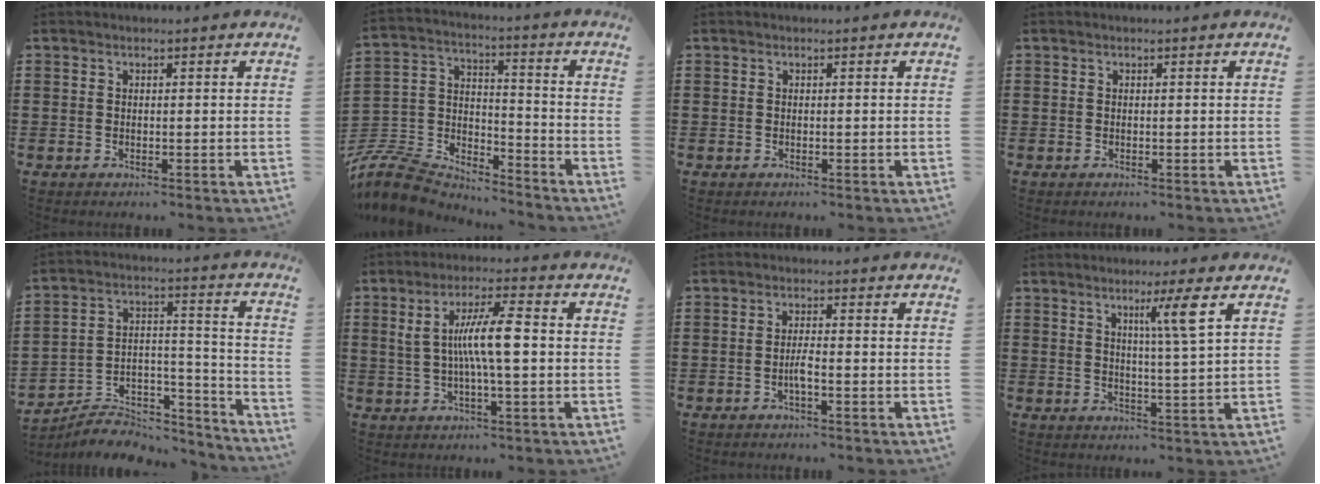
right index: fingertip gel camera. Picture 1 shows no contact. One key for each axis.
{"total": 8.5, "fx": -8.0, "fy": 2.4, "fz": 1.8, "tx": -0.065, "ty": 0.003, "tz": -0.165}
{"total": 0.0}
{"total": 0.0}
{"total": 6.6, "fx": -5.9, "fy": 2.7, "fz": 1.4, "tx": -0.017, "ty": 0.017, "tz": -0.112}
{"total": 8.3, "fx": 0.3, "fy": 1.0, "fz": 8.2, "tx": -0.156, "ty": 0.000, "tz": -0.003}
{"total": 2.4, "fx": -0.9, "fy": 0.1, "fz": 2.2, "tx": -0.049, "ty": -0.002, "tz": -0.020}
{"total": 5.8, "fx": 2.7, "fy": -0.8, "fz": 5.1, "tx": -0.090, "ty": -0.011, "tz": 0.036}